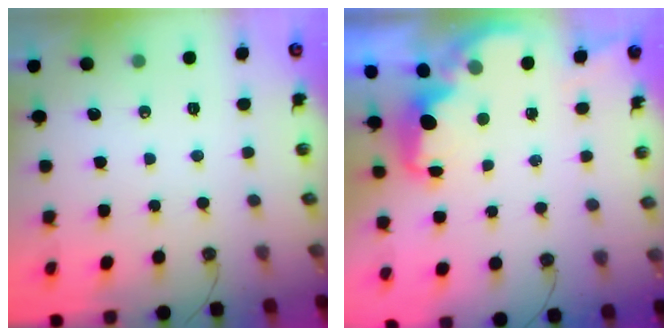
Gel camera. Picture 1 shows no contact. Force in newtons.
{"total": 2.3, "press": 2.0, "slide": 1.1}